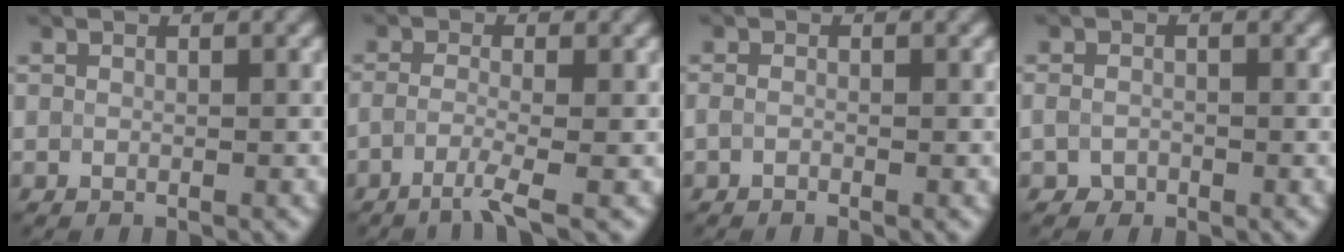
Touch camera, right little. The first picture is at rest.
{"total": 2.7, "force": [-2.0, 0.0, 1.8], "torque": [-0.026, 0.002, -0.047]}
{"total": 1.2, "force": [-1.1, 0.1, 0.5], "torque": [-0.009, -0.001, -0.015]}
{"total": 1.6, "force": [-1.2, 1.0, 0.3], "torque": [-0.006, 0.000, -0.019]}